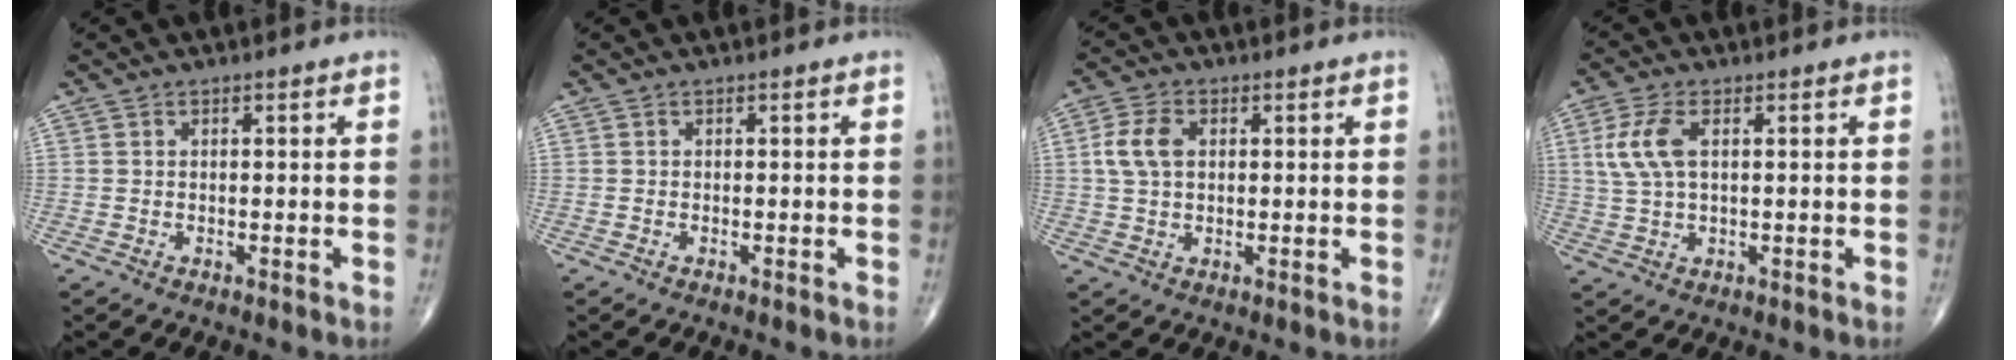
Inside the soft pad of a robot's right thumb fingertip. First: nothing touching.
{"total": 0.0}
{"total": 5.8, "force": [1.1, 3.8, 4.3], "torque": [-0.091, 0.008, 0.018]}
{"total": 6.9, "force": [1.6, 3.4, 5.8], "torque": [-0.140, 0.008, 0.033]}